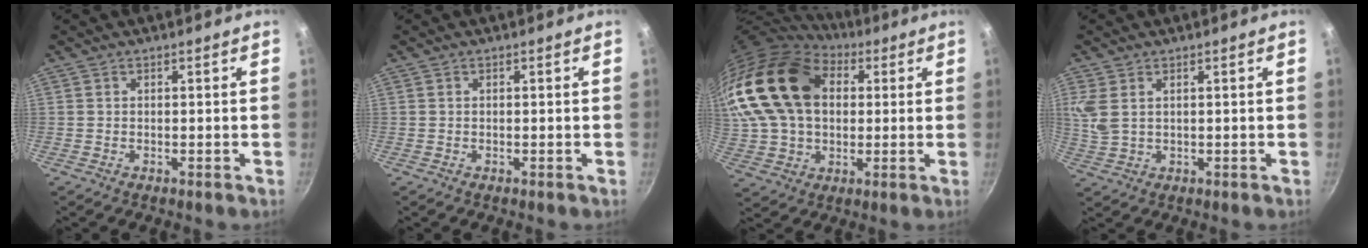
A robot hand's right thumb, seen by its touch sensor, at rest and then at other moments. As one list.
[{"total": 0.0}, {"total": 24.0, "force": [5.9, 16.5, 16.4], "torque": [-0.304, 0.015, 0.106]}, {"total": 5.1, "force": [1.9, 2.9, 3.7], "torque": [-0.076, -0.002, 0.044]}]